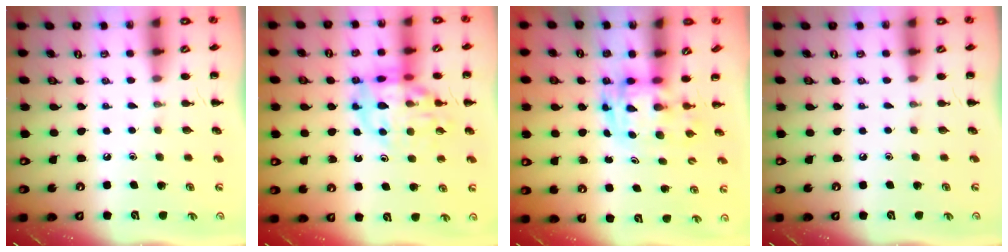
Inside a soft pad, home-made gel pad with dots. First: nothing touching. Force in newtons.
{"total": 14.6, "press": 14.3, "slide": 2.7}
{"total": 2.8, "press": 2.7, "slide": 0.6}
{"total": 0.0}